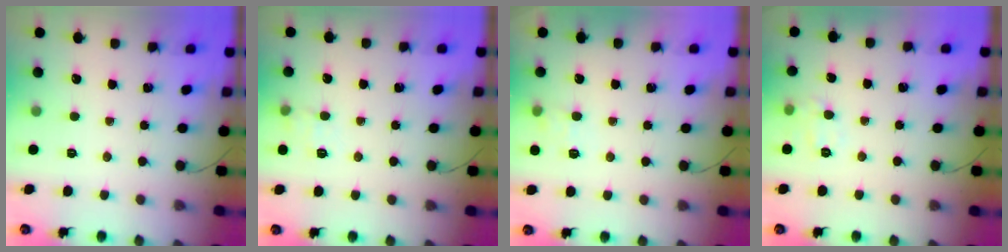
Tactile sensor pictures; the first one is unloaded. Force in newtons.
{"total": 7.1, "press": 6.8, "slide": 1.9}
{"total": 7.3, "press": 7.0, "slide": 2.0}
{"total": 7.2, "press": 7.1, "slide": 1.1}